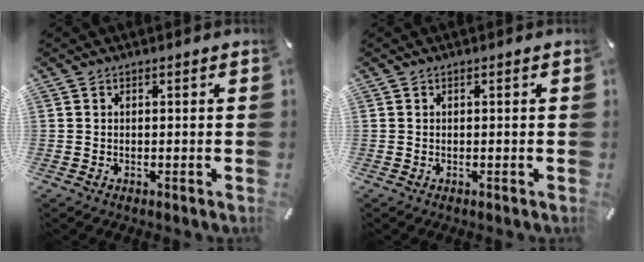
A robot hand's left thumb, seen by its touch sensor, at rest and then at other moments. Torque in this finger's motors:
{"motor_torque": [-0.26, -0.19, 0.00, 0.00, 0.00]}